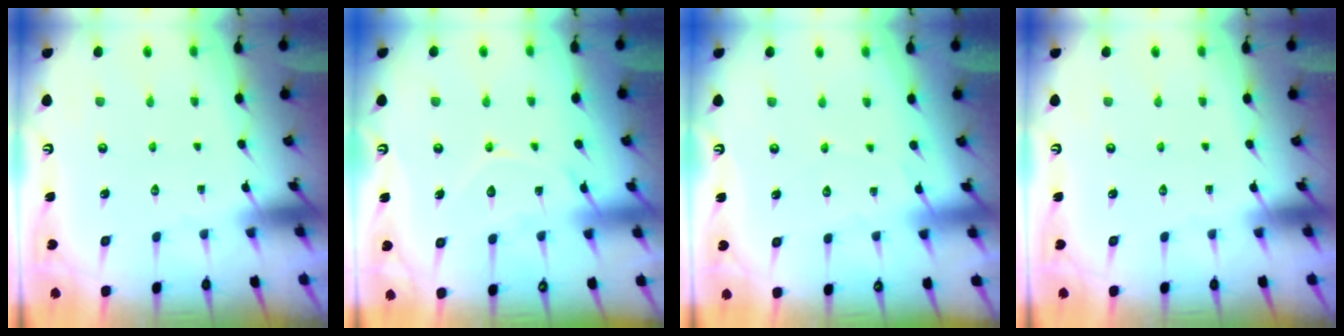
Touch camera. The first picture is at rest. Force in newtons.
{"total": 11.7, "press": 11.6, "slide": 0.9}
{"total": 2.6, "press": 2.5, "slide": 0.3}
{"total": 0.0}